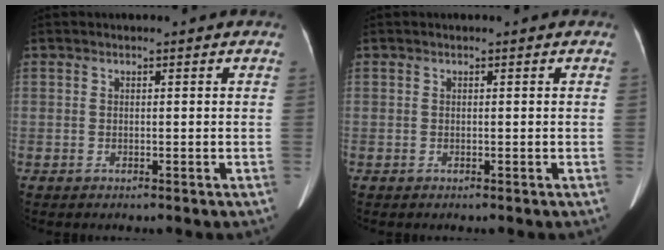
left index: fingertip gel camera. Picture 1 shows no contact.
{"total": 0.0}